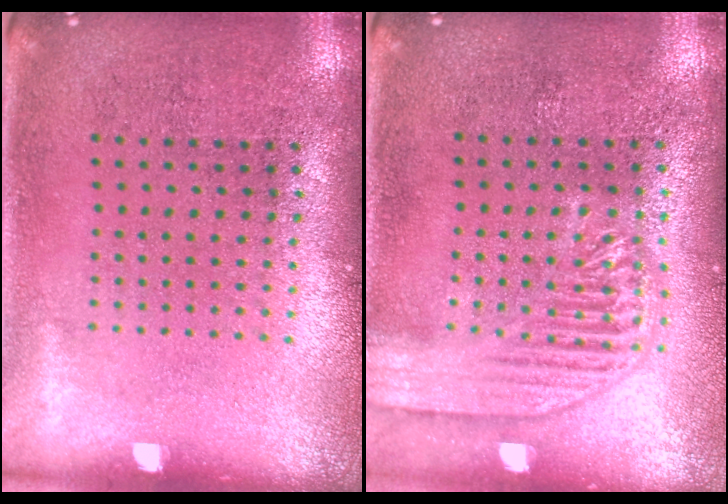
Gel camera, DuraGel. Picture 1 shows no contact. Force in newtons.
{"total": 1.8, "press": 1.8, "slide": 0.3}